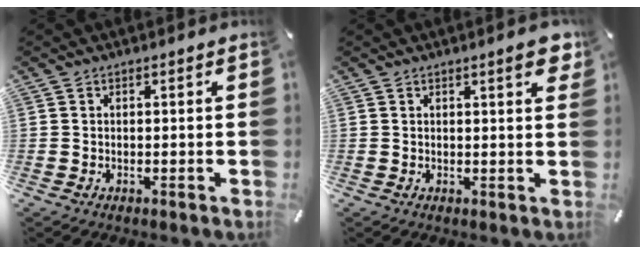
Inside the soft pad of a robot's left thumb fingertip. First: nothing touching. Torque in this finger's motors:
{"motor_torque": [0.12, 0.09, 0.20, -0.10, 0.07]}